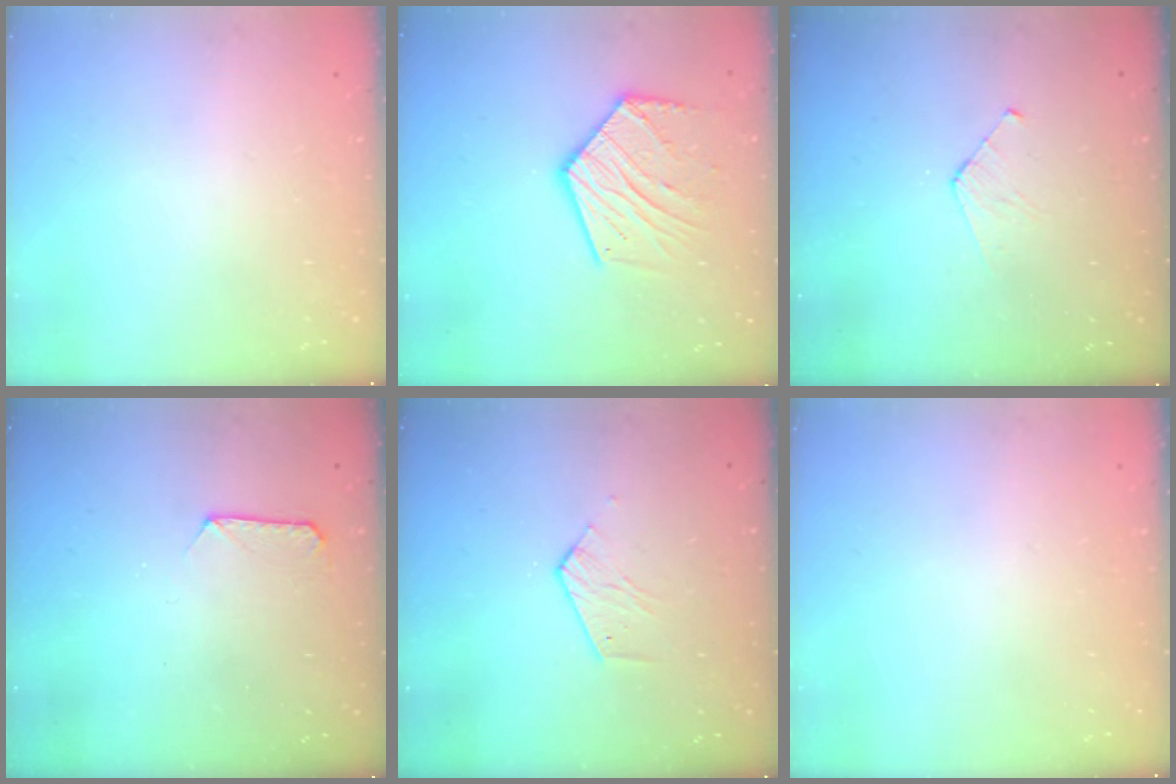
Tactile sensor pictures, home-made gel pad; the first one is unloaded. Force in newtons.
{"total": 16.1, "press": 16.1, "slide": 1.3}
{"total": 3.4, "press": 3.3, "slide": 0.3}
{"total": 7.4, "press": 7.4, "slide": 0.6}
{"total": 3.9, "press": 3.9, "slide": 0.3}
{"total": 0.0}